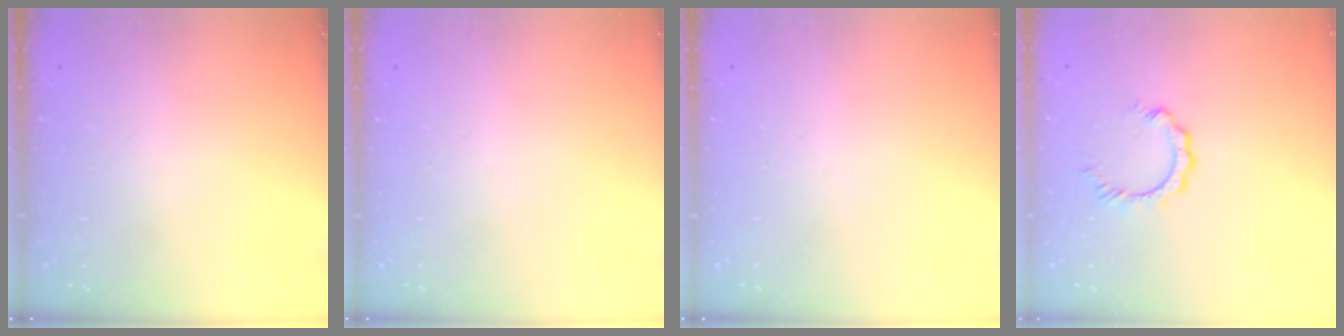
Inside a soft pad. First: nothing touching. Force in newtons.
{"total": 0.0}
{"total": 0.0}
{"total": 2.9, "press": 2.9, "slide": 0.4}